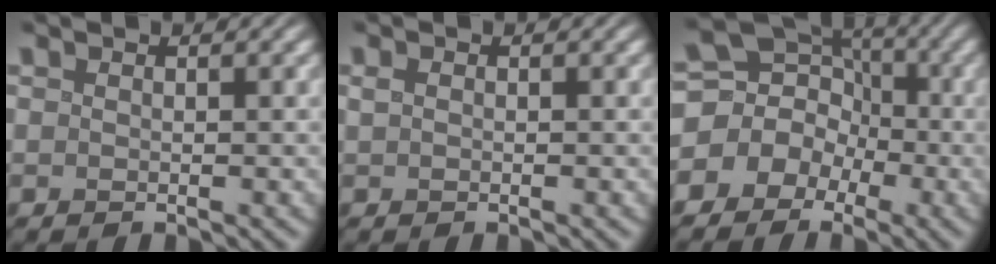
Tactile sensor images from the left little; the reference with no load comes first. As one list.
[{"total": 0.6, "force": [0.1, 0.4, 0.4], "torque": [-0.012, 0.001, 0.002]}, {"total": 8.7, "force": [-1.6, 8.0, 3.1], "torque": [-0.038, 0.047, -0.065]}]